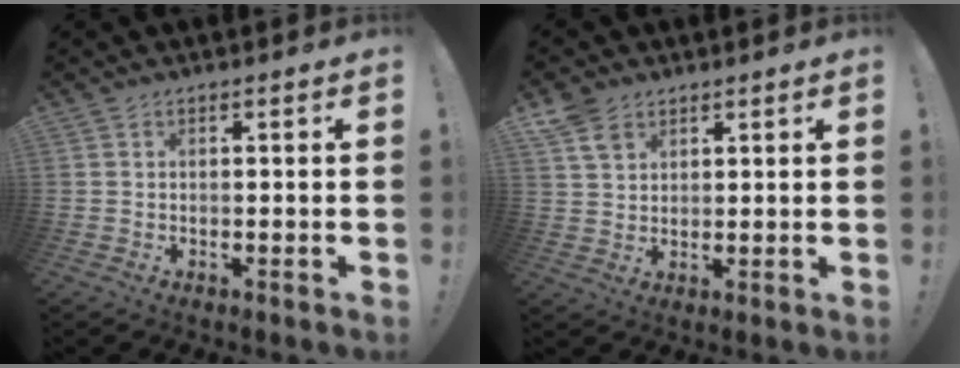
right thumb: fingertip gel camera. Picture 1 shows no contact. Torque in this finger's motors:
{"motor_torque": [-0.37, 0.58, 0.15, 0.38, -0.04]}